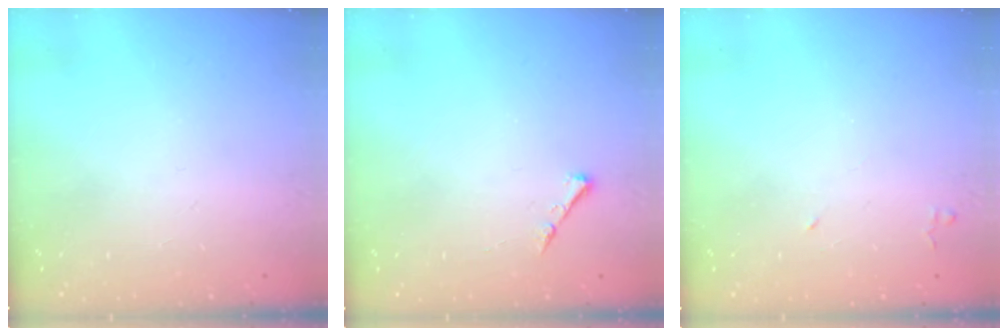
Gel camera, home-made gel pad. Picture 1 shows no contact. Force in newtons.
{"total": 3.7, "press": 3.6, "slide": 0.5}
{"total": 4.0, "press": 3.9, "slide": 0.7}